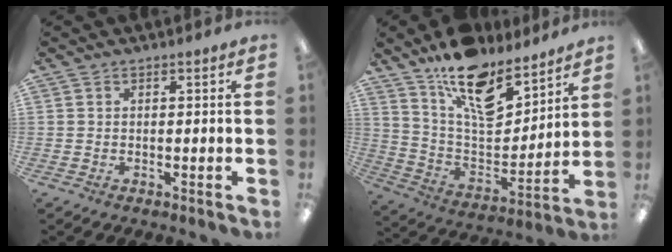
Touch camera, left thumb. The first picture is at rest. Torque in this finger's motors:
{"motor_torque": [1.75, 0.34, 1.24, -1.53, 0.39]}